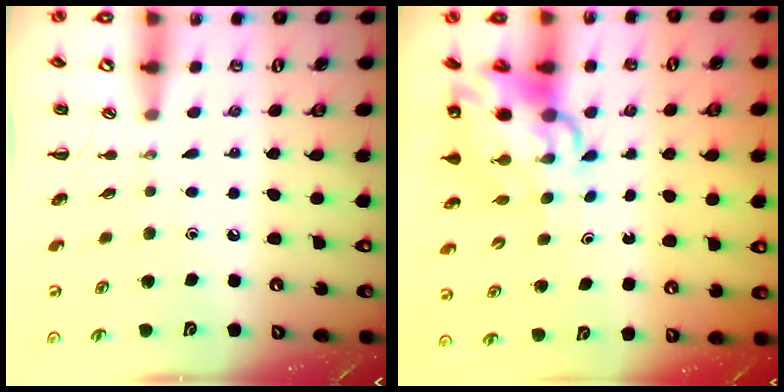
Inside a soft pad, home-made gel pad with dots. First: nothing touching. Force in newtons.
{"total": 11.5, "press": 11.1, "slide": 3.0}